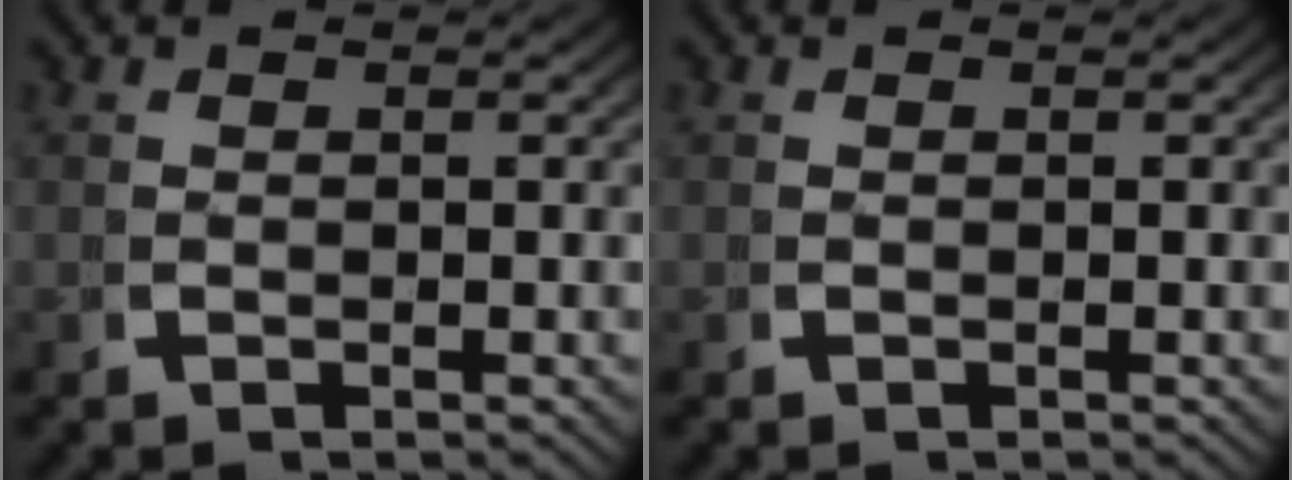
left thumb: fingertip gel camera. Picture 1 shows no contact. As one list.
[{"total": 0.0}]